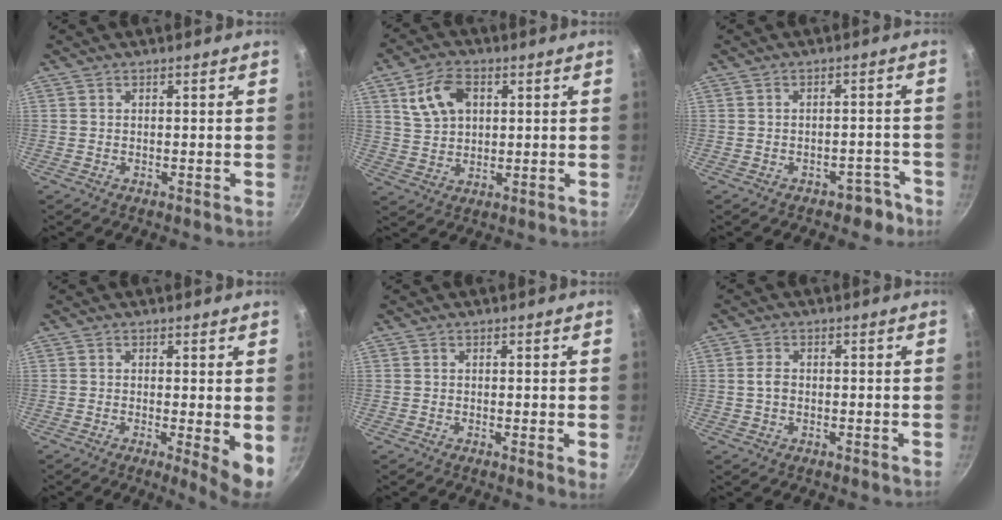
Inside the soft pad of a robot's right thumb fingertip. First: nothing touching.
{"total": 9.4, "force": [3.1, 6.2, 6.3], "torque": [-0.104, 0.001, 0.057]}
{"total": 3.9, "force": [-2.8, 2.3, 1.4], "torque": [0.015, 0.041, -0.016]}
{"total": 5.6, "force": [-0.3, 1.0, 5.5], "torque": [-0.072, -0.019, -0.005]}
{"total": 1.7, "force": [0.1, 0.2, 1.7], "torque": [-0.020, -0.008, -0.003]}
{"total": 2.2, "force": [-0.2, 1.6, 1.5], "torque": [-0.028, 0.007, -0.006]}